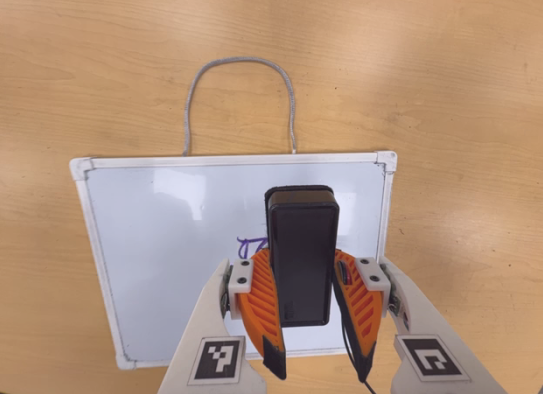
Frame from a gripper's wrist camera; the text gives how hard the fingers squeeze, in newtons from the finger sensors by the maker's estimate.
{"total": 8.1, "left": 7.2, "right": 9.0}